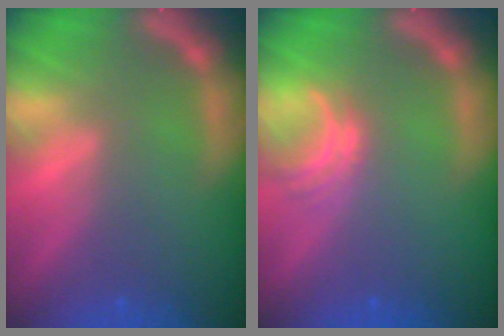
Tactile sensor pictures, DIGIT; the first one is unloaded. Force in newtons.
{"total": 2.5}